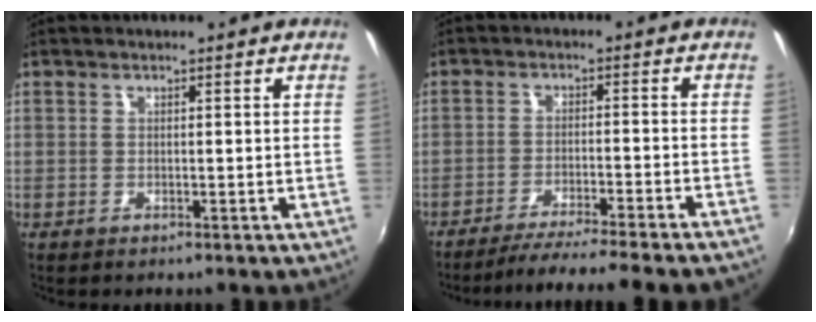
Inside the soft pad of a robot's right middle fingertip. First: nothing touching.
{"total": 12.5, "force": [-11.1, -2.7, 5.0], "torque": [-0.093, -0.015, -0.167]}